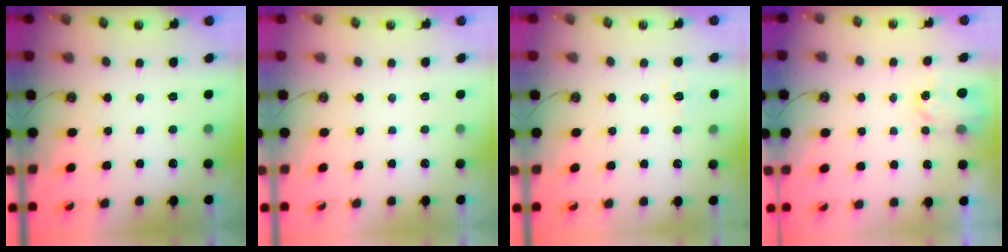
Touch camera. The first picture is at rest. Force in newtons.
{"total": 0.0}
{"total": 5.6, "press": 5.6, "slide": 0.5}
{"total": 3.0, "press": 3.0, "slide": 0.4}